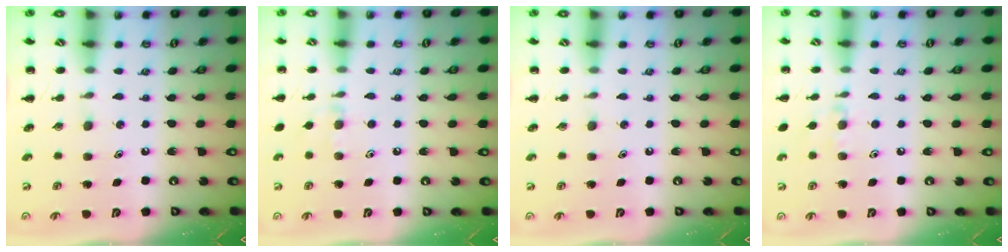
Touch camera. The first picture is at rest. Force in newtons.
{"total": 5.1, "press": 4.8, "slide": 1.6}
{"total": 0.0}
{"total": 6.5, "press": 6.1, "slide": 2.0}